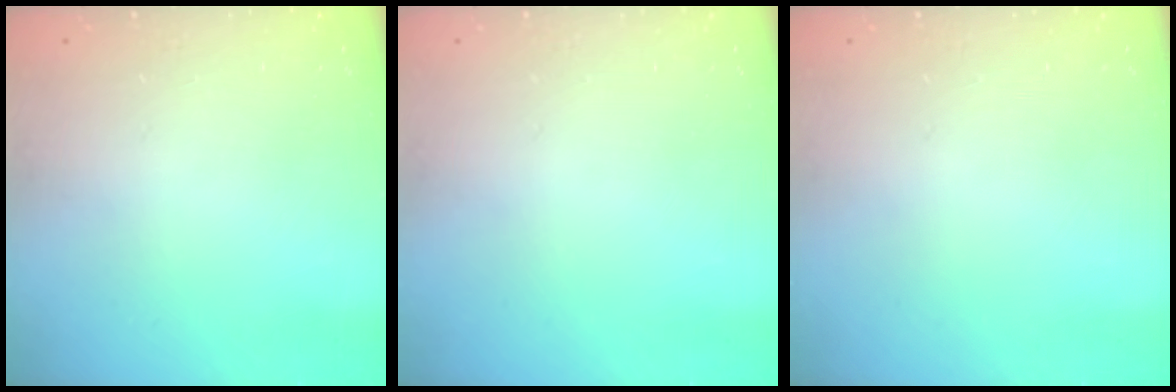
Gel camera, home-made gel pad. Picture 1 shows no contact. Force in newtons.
{"total": 0.0}
{"total": 0.0}